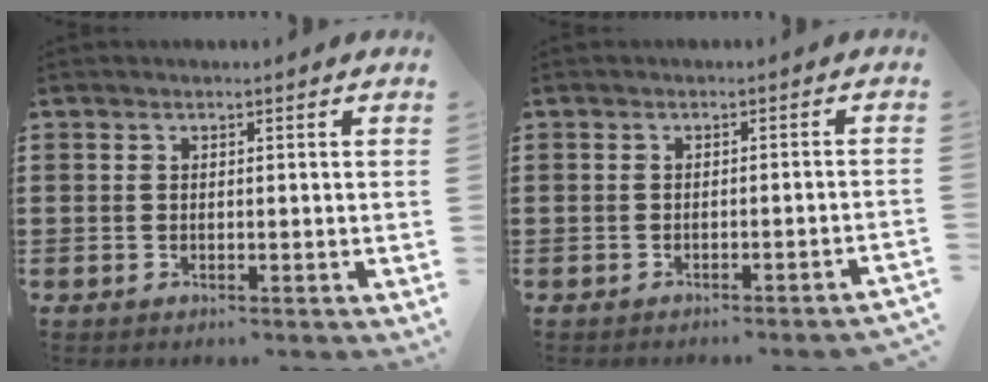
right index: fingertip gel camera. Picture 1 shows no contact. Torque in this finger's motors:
{"motor_torque": [0.35, 0.31, 0.45, 0.08]}